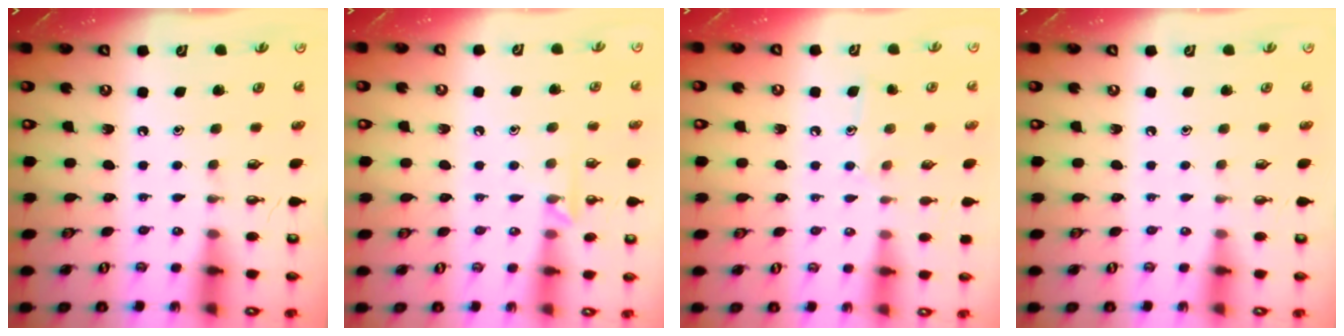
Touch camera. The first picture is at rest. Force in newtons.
{"total": 5.0, "press": 4.9, "slide": 0.7}
{"total": 7.1, "press": 7.1, "slide": 0.6}
{"total": 0.0}